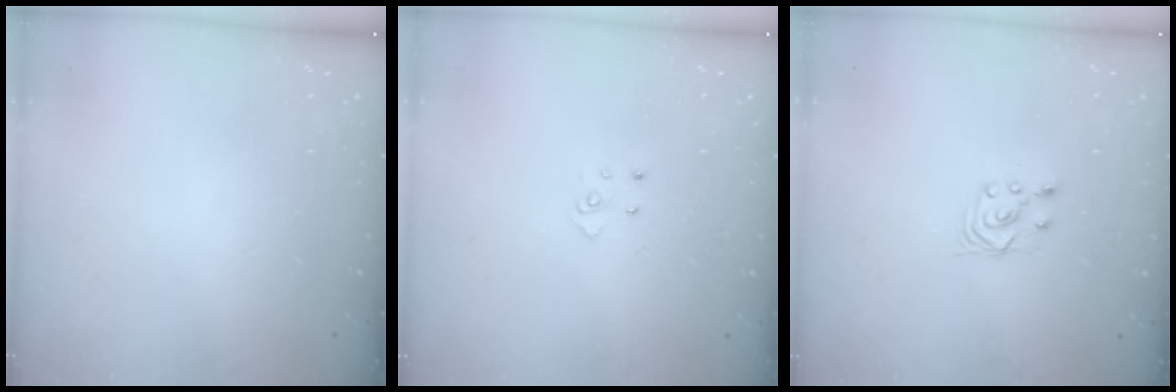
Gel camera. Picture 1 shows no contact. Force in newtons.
{"total": 2.6, "press": 2.6, "slide": 0.3}
{"total": 2.5, "press": 2.2, "slide": 1.2}